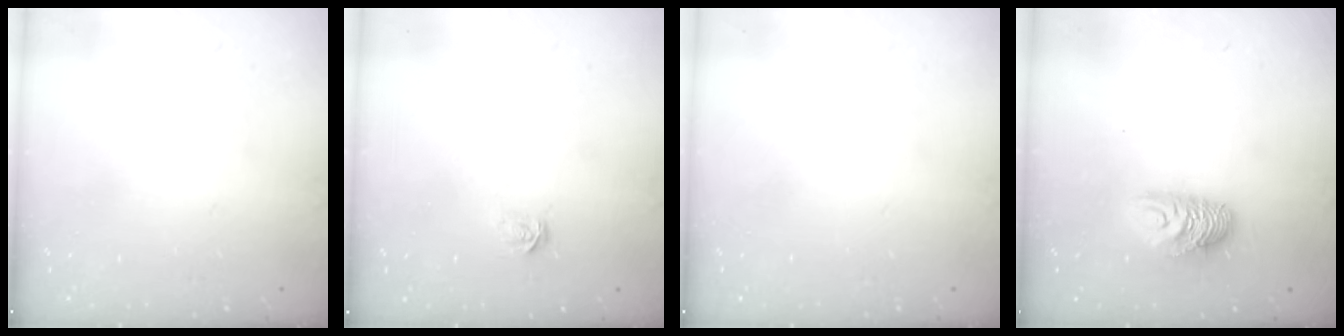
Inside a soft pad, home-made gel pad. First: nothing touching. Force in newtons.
{"total": 2.4, "press": 2.4, "slide": 0.2}
{"total": 0.0}
{"total": 9.0, "press": 9.0, "slide": 0.2}